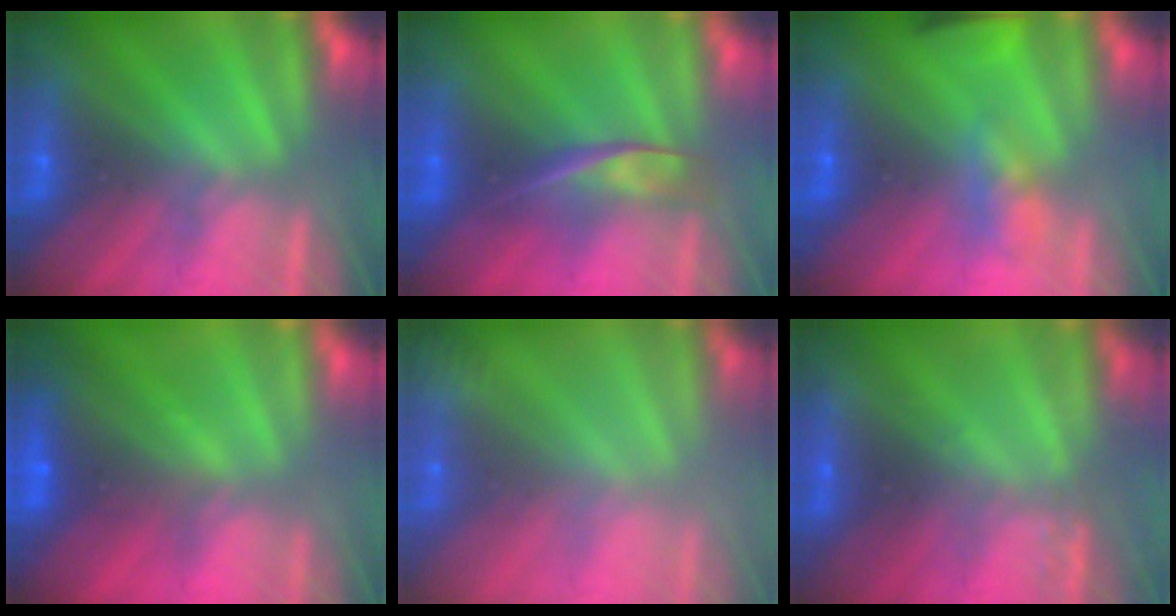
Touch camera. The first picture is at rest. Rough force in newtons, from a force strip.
{"total": 2.4}
{"total": 4.8}
{"total": 5.8}
{"total": 2.4}
{"total": 2.2}